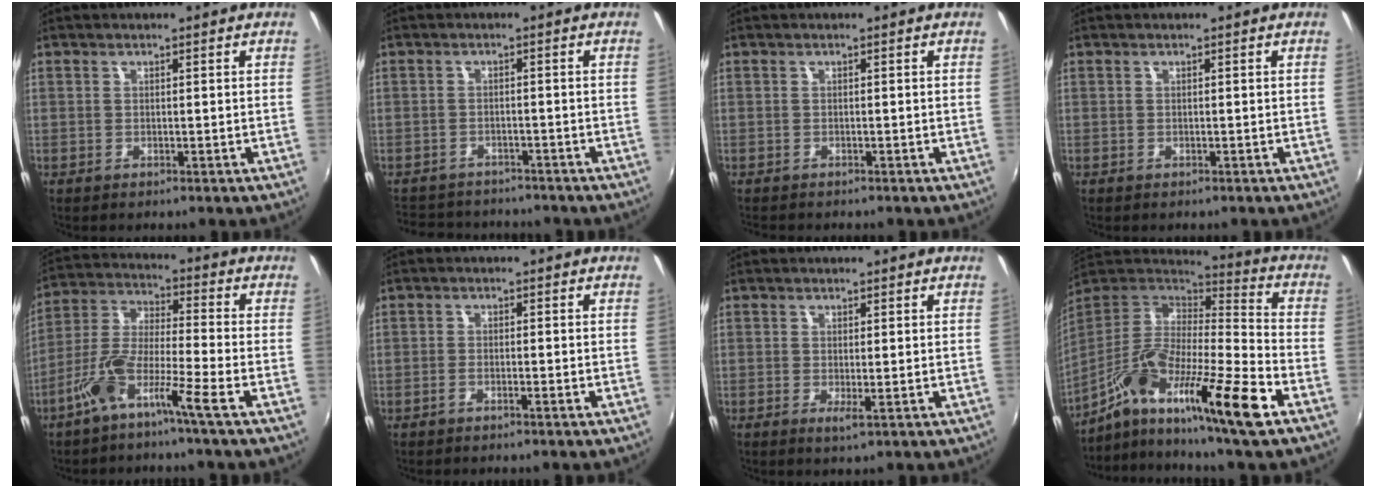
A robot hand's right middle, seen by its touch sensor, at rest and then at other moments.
{"total": 9.0, "force": [-8.1, 3.5, 2.1], "torque": [-0.063, 0.004, -0.122]}
{"total": 1.7, "force": [-1.6, 0.4, 0.4], "torque": [-0.011, -0.011, -0.025]}
{"total": 0.0}
{"total": 9.5, "force": [-5.6, 0.3, 7.7], "torque": [-0.164, 0.002, -0.111]}
{"total": 1.5, "force": [-1.3, 0.1, 0.8], "torque": [-0.027, 0.003, -0.029]}
{"total": 1.3, "force": [-0.1, -0.1, 1.3], "torque": [-0.026, -0.006, -0.004]}
{"total": 20.4, "force": [-11.1, 1.8, 17.0], "torque": [-0.299, -0.028, -0.210]}